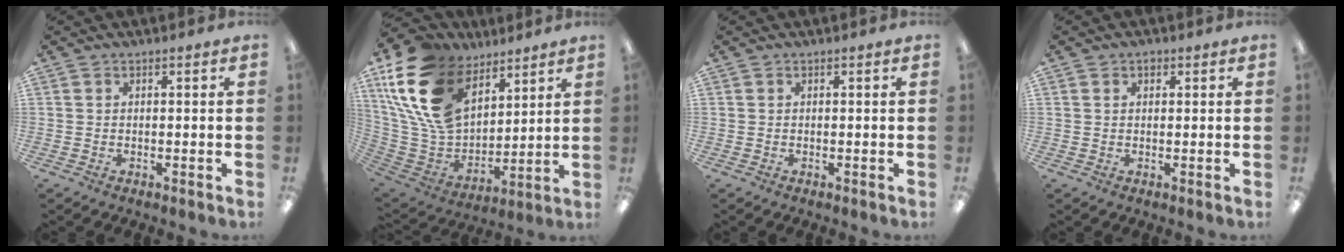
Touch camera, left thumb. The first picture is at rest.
{"total": 22.0, "force": [11.8, 13.6, 12.6], "torque": [-0.297, -0.048, 0.220]}
{"total": 0.0}
{"total": 1.6, "force": [0.8, 0.9, 1.1], "torque": [-0.015, 0.000, 0.011]}